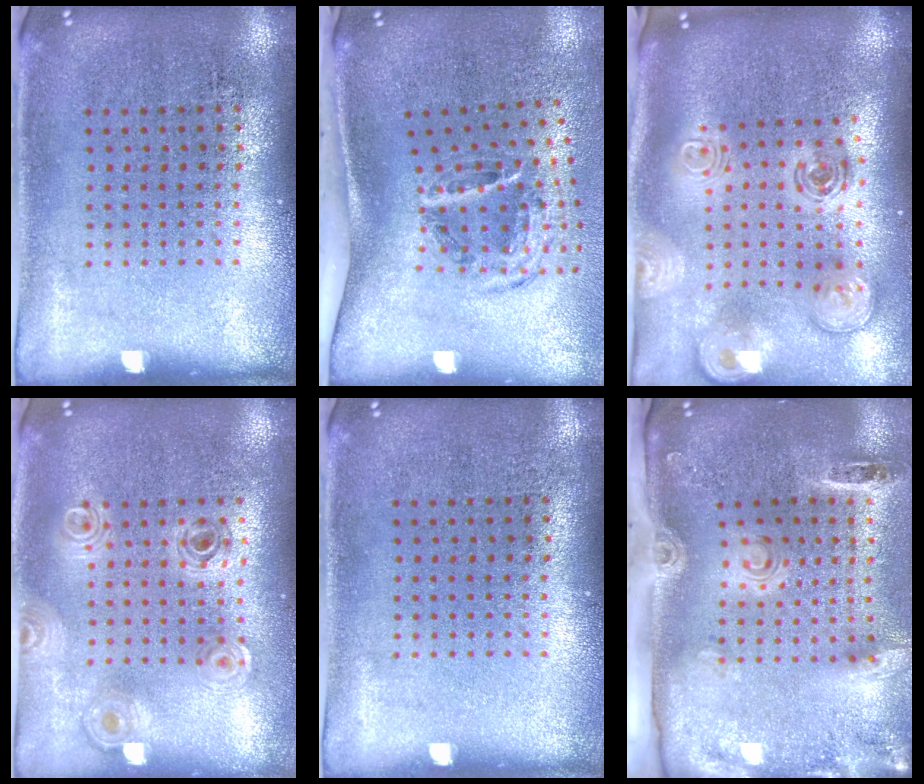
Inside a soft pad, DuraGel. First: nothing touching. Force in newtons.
{"total": 2.0, "press": 1.2, "slide": 1.5}
{"total": 3.1, "press": 2.1, "slide": 2.3}
{"total": 0.7, "press": 0.7, "slide": 0.2}
{"total": 0.0}
{"total": 2.9, "press": 2.0, "slide": 2.1}